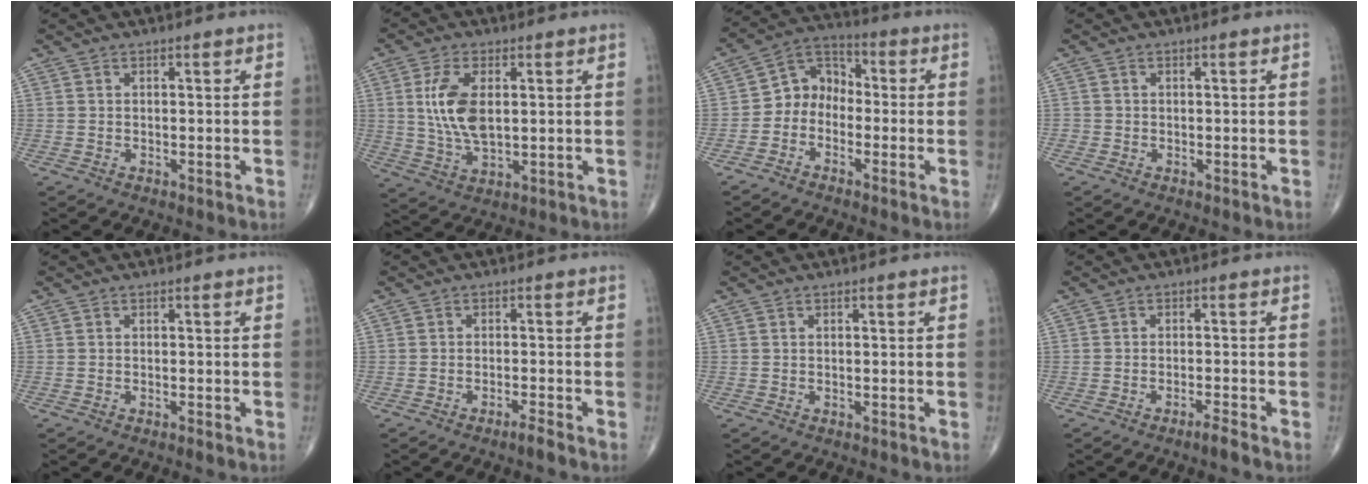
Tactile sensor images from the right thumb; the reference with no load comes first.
{"total": 9.7, "force": [1.6, 4.9, 8.3], "torque": [-0.168, -0.010, 0.036]}
{"total": 7.5, "force": [-1.9, 6.0, 4.1], "torque": [-0.037, 0.041, -0.056]}
{"total": 0.6, "force": [-0.2, 0.5, 0.0], "torque": [0.003, 0.004, -0.006]}
{"total": 0.5, "force": [-0.3, 0.0, 0.4], "torque": [-0.009, -0.002, -0.007]}
{"total": 1.9, "force": [-1.5, -0.2, 1.2], "torque": [-0.028, 0.004, -0.031]}
{"total": 0.0}
{"total": 2.0, "force": [-1.6, -0.3, 1.2], "torque": [-0.029, 0.005, -0.033]}